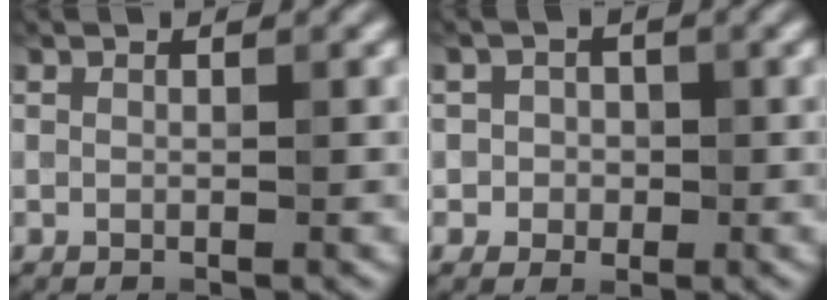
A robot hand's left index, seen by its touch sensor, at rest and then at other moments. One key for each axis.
{"total": 2.0, "fx": -0.1, "fy": 2.0, "fz": 0.4, "tx": 0.014, "ty": -0.004, "tz": -0.012}